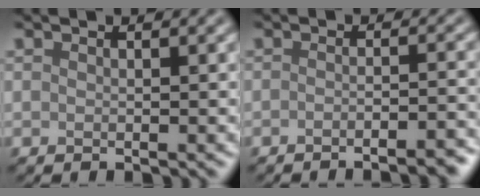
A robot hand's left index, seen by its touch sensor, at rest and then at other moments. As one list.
[{"total": 3.8, "force": [-2.8, 0.8, 2.5], "torque": [-0.029, 0.010, -0.042]}]